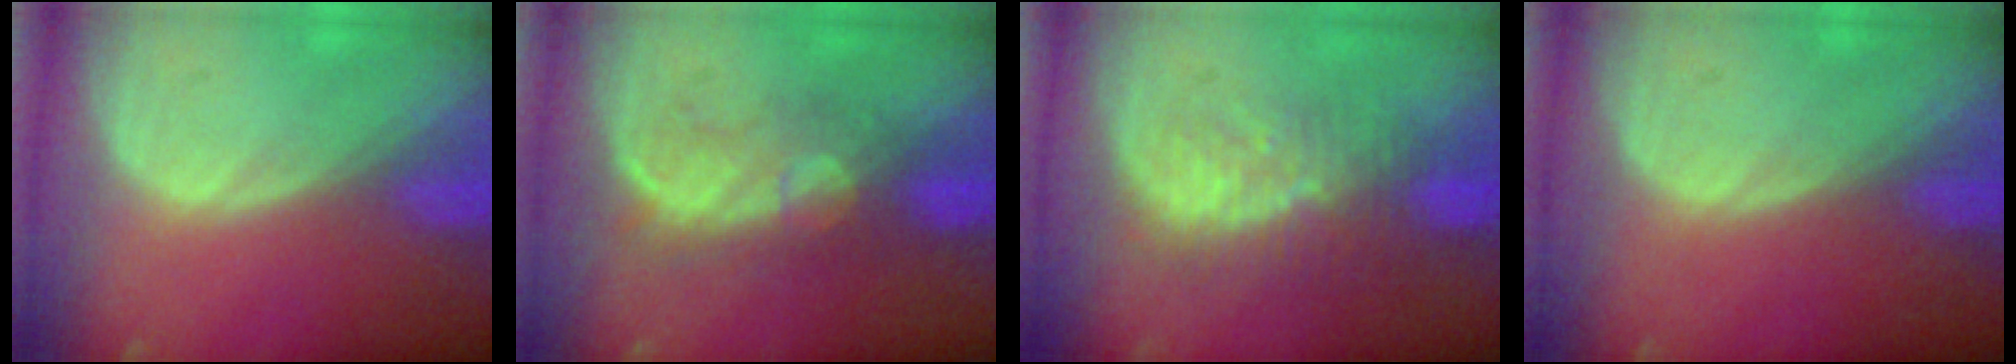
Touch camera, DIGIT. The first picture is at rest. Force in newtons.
{"total": 7.5, "press": 7.2, "slide": 2.1}
{"total": 9.3, "press": 8.3, "slide": 4.2}
{"total": 0.0}